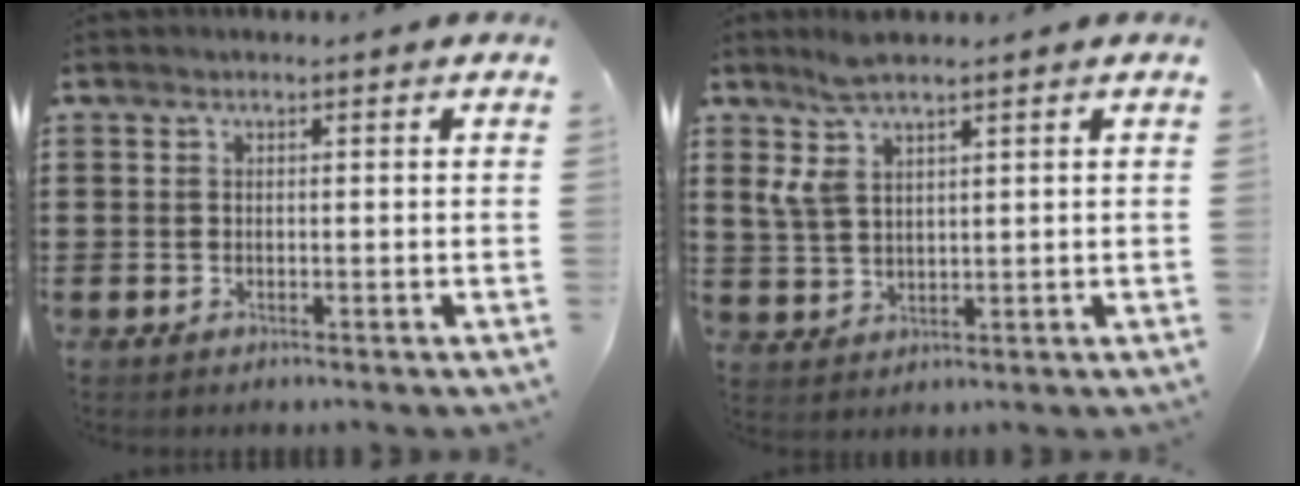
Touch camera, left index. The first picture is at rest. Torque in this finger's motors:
{"motor_torque": [1.10, -1.04, 0.21, 0.06]}